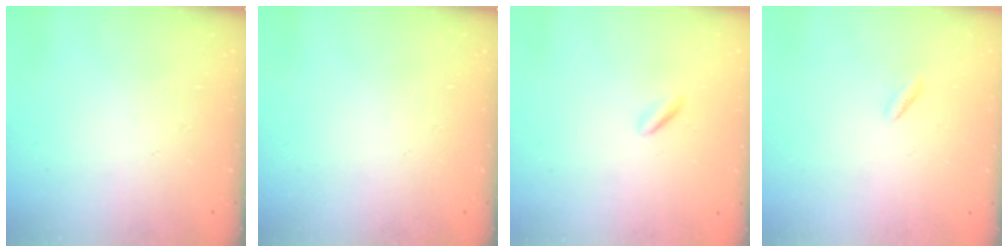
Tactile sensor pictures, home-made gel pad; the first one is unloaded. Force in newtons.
{"total": 0.0}
{"total": 0.0}
{"total": 1.8, "press": 1.7, "slide": 0.7}